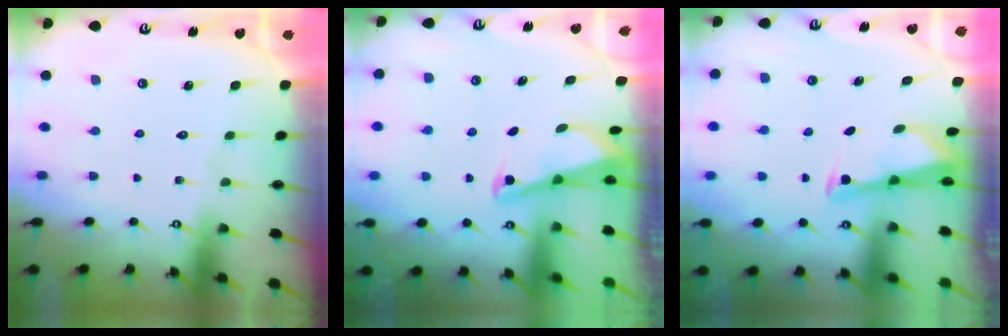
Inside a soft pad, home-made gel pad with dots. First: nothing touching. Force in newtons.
{"total": 2.1, "press": 2.0, "slide": 0.3}
{"total": 2.5, "press": 2.5, "slide": 0.1}